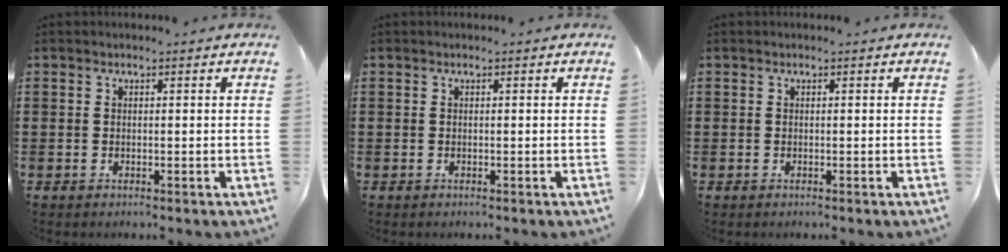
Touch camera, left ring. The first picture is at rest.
{"total": 0.0}
{"total": 0.0}